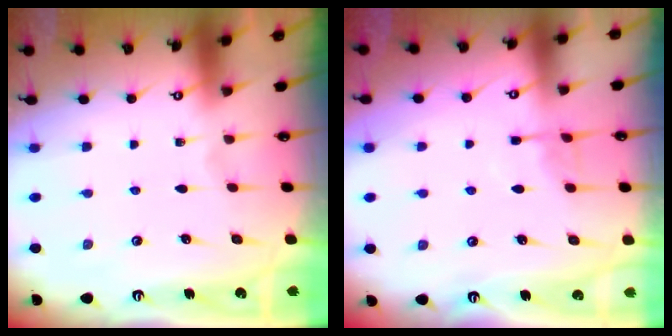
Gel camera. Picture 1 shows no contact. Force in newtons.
{"total": 3.4, "press": 3.4, "slide": 0.6}